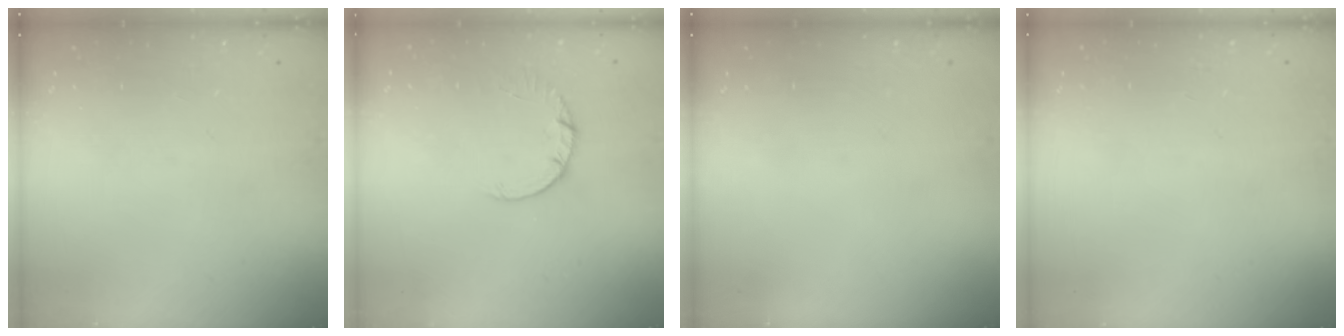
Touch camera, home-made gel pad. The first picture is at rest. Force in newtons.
{"total": 2.7, "press": 2.7, "slide": 0.4}
{"total": 0.0}
{"total": 2.6, "press": 2.6, "slide": 0.2}